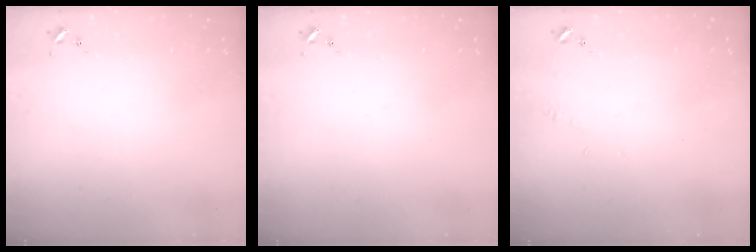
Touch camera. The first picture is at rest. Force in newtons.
{"total": 0.0}
{"total": 4.3, "press": 4.3, "slide": 0.5}